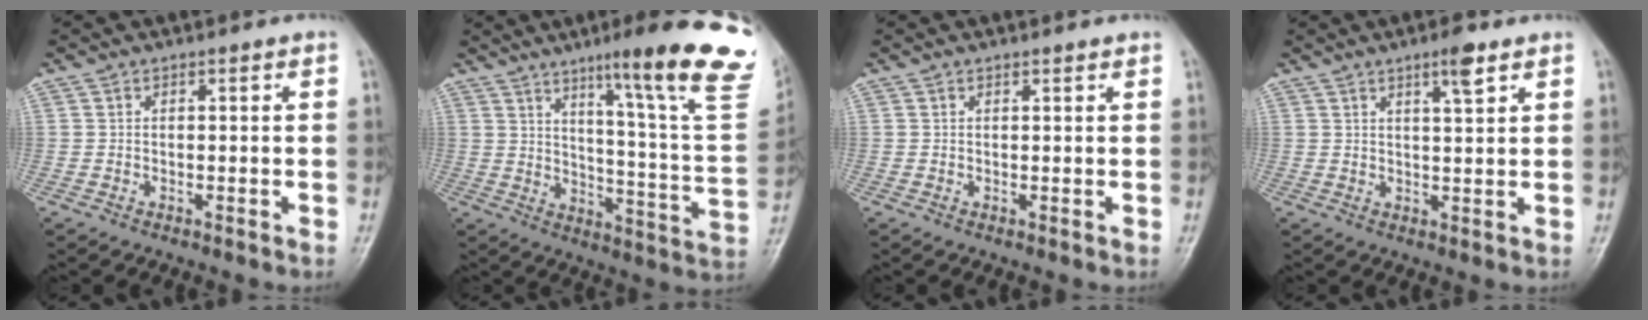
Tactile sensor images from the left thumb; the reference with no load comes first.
{"total": 24.3, "force": [14.5, 2.5, 19.3], "torque": [-0.243, -0.069, 0.198]}
{"total": 0.7, "force": [0.6, 0.0, 0.2], "torque": [-0.004, -0.001, 0.010]}
{"total": 4.2, "force": [2.6, 0.8, 3.2], "torque": [-0.048, -0.015, 0.043]}